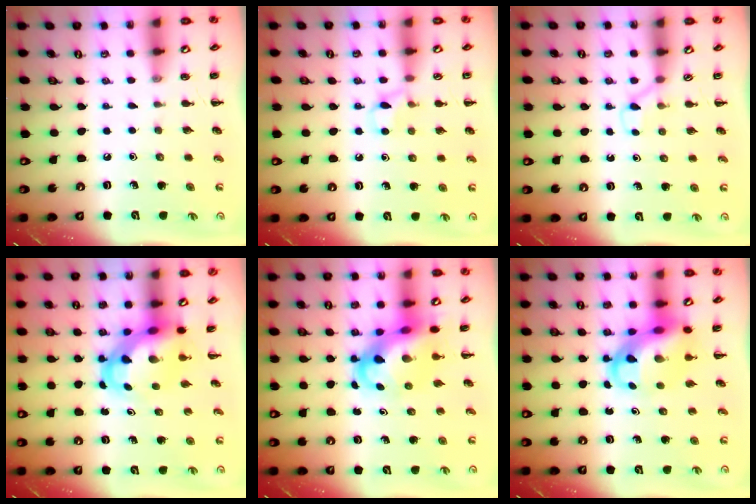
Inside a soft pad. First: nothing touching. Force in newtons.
{"total": 6.2, "press": 5.9, "slide": 2.0}
{"total": 2.1, "press": 2.0, "slide": 0.8}
{"total": 5.2, "press": 5.0, "slide": 1.4}
{"total": 7.7, "press": 7.4, "slide": 2.3}
{"total": 10.4, "press": 10.1, "slide": 2.7}